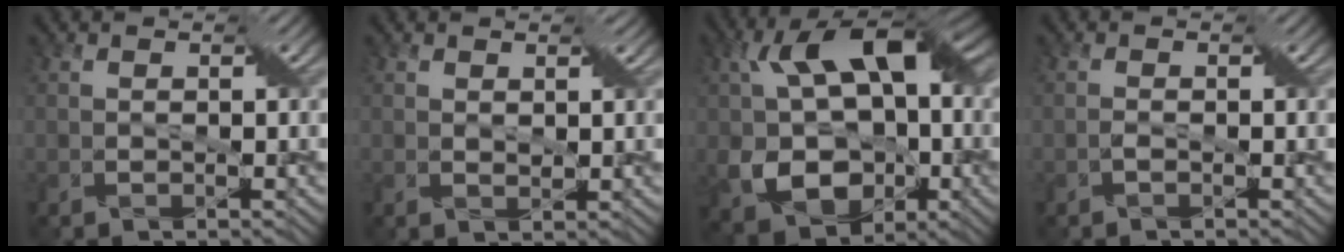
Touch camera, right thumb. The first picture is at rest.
{"total": 1.1, "force": [0.8, 0.6, 0.5], "torque": [-0.015, -0.002, 0.018]}
{"total": 15.2, "force": [0.1, 10.3, 11.2], "torque": [-0.197, -0.006, 0.000]}
{"total": 0.7, "force": [-0.4, 0.2, 0.6], "torque": [-0.015, 0.003, -0.007]}